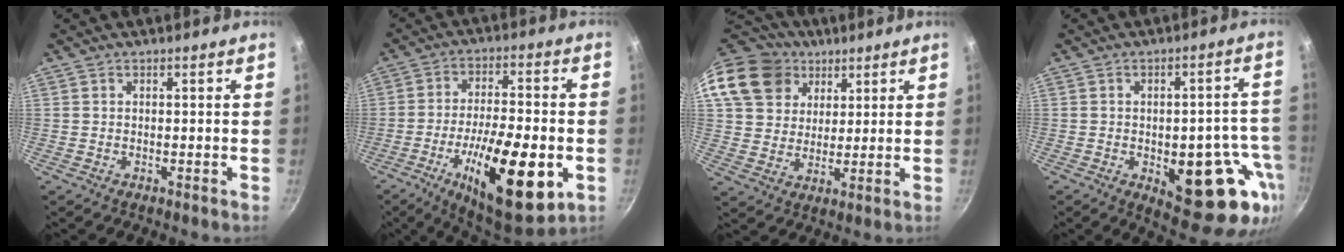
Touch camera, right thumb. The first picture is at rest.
{"total": 21.0, "force": [-6.8, 7.1, 18.6], "torque": [-0.285, 0.013, -0.103]}
{"total": 16.3, "force": [7.7, 12.8, 6.3], "torque": [-0.108, 0.007, 0.141]}
{"total": 17.6, "force": [-5.5, 8.1, 14.6], "torque": [-0.118, 0.012, -0.063]}